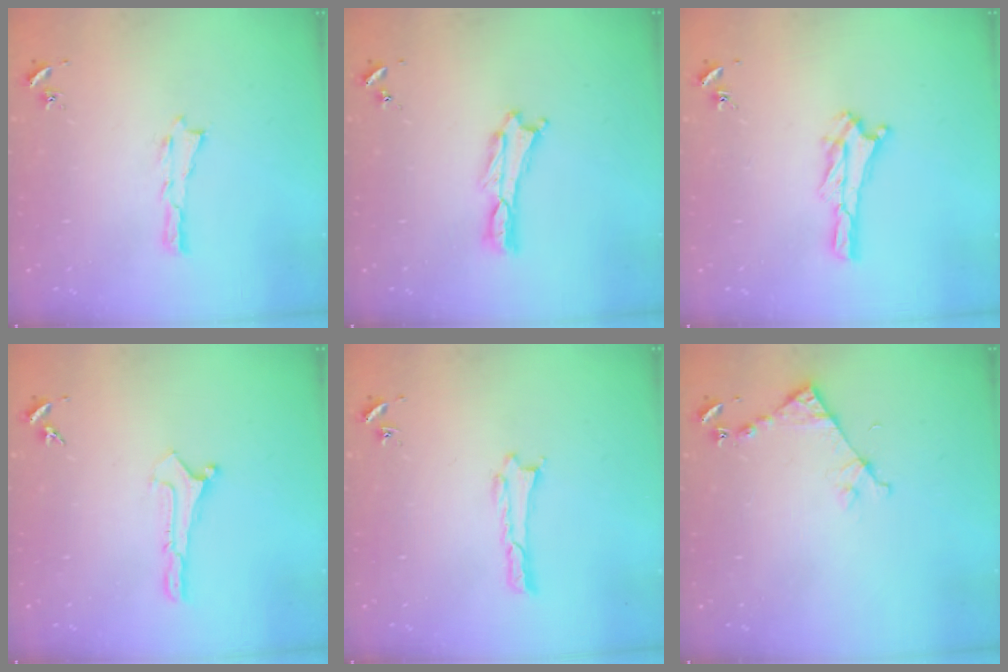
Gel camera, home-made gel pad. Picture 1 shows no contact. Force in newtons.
{"total": 0.0}
{"total": 3.2, "press": 3.1, "slide": 0.3}
{"total": 0.0}
{"total": 0.0}
{"total": 4.5, "press": 4.5, "slide": 0.3}